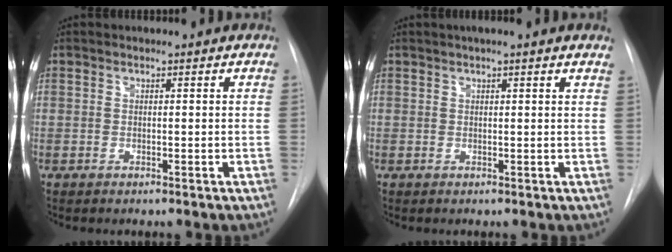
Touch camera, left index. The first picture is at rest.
{"total": 3.4, "force": [2.6, -0.2, 2.1], "torque": [-0.026, 0.019, 0.032]}